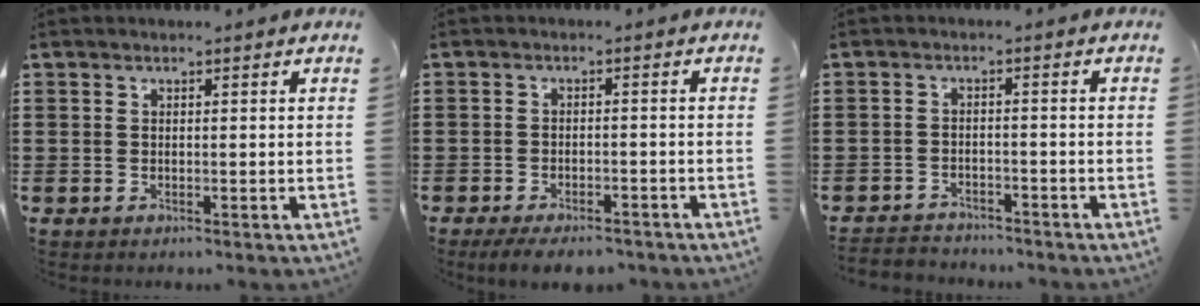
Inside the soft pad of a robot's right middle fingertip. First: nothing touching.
{"total": 3.2, "force": [-3.0, 0.6, 0.8], "torque": [-0.022, 0.000, -0.063]}
{"total": 2.5, "force": [-2.4, 0.5, -0.1], "torque": [-0.007, -0.002, -0.053]}